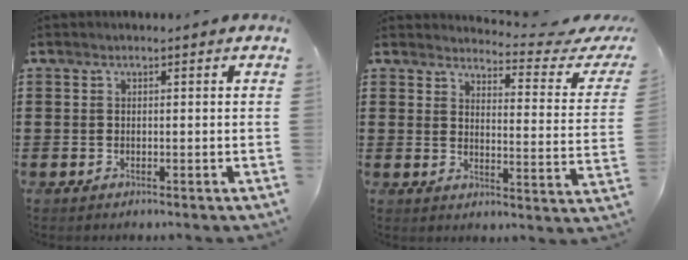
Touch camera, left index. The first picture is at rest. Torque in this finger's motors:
{"motor_torque": [0.00, -0.01, -0.19, -0.04]}